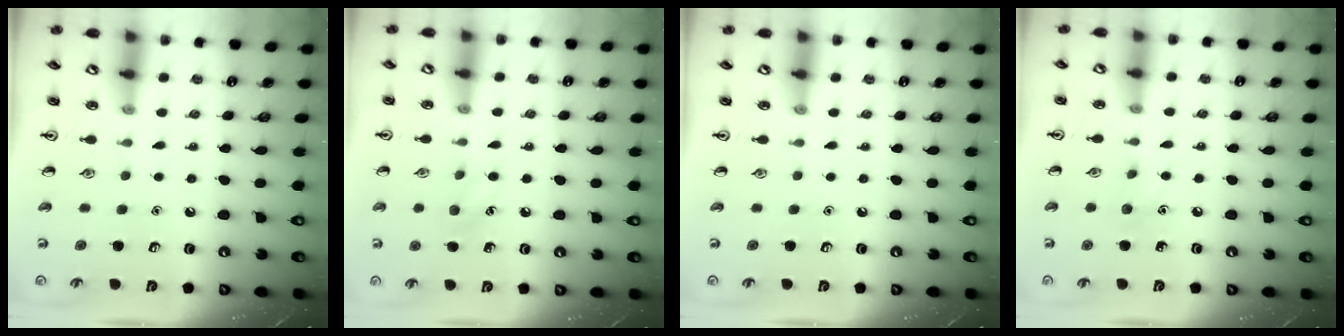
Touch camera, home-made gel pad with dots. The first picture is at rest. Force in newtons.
{"total": 6.4, "press": 6.2, "slide": 1.5}
{"total": 0.0}
{"total": 5.0, "press": 4.7, "slide": 1.6}